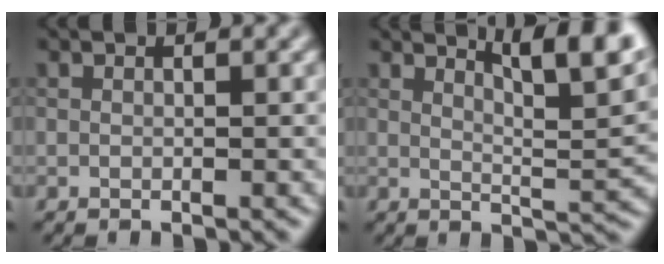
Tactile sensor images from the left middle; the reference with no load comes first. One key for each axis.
{"total": 7.3, "fx": 4.7, "fy": 1.7, "fz": 5.4, "tx": -0.059, "ty": 0.008, "tz": 0.064}